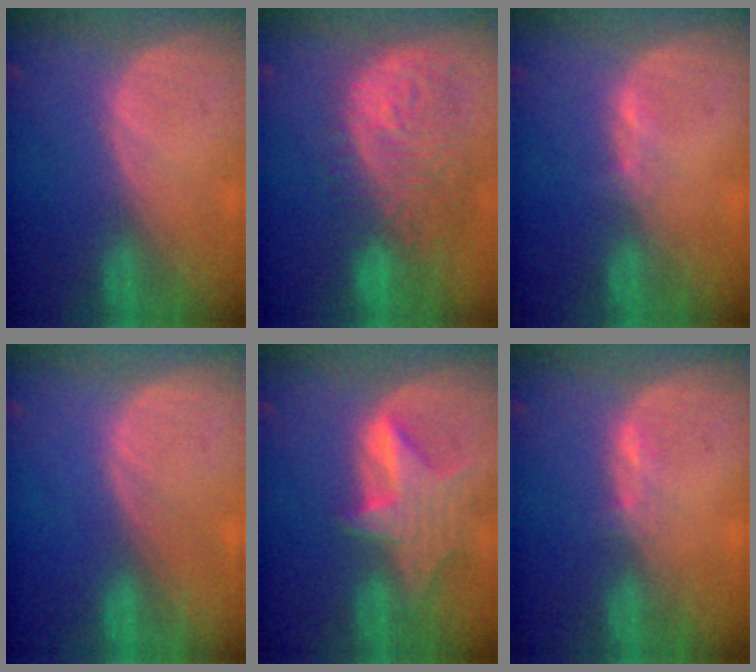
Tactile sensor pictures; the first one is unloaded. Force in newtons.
{"total": 11.9, "press": 10.5, "slide": 5.6}
{"total": 1.1, "press": 1.1, "slide": 0.3}
{"total": 0.0}
{"total": 7.4, "press": 6.9, "slide": 2.5}
{"total": 1.6, "press": 1.5, "slide": 0.6}